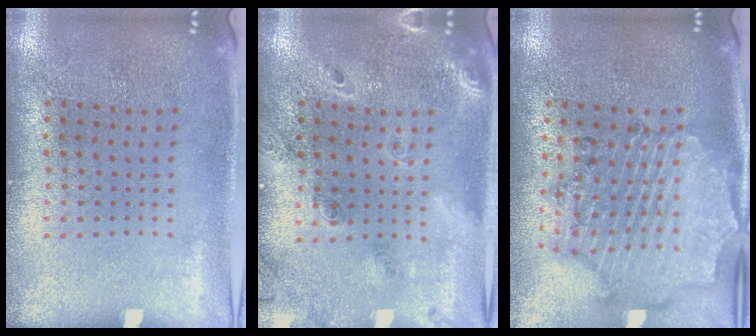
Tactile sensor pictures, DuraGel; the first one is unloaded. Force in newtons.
{"total": 1.9, "press": 1.7, "slide": 0.8}
{"total": 1.6, "press": 1.6, "slide": 0.4}